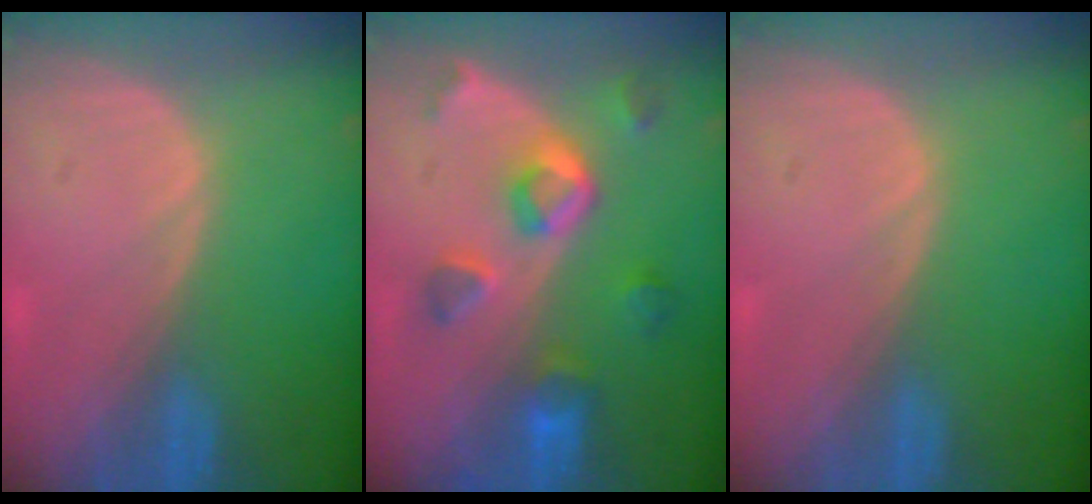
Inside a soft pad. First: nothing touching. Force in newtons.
{"total": 7.8, "press": 7.0, "slide": 3.4}
{"total": 0.0}